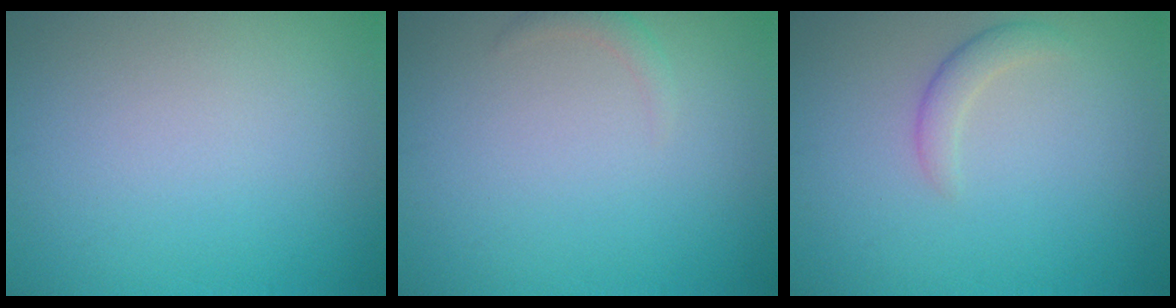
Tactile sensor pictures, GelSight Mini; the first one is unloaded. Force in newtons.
{"total": 1.0, "press": 1.0, "slide": 0.0}
{"total": 1.7, "press": 1.7, "slide": 0.1}